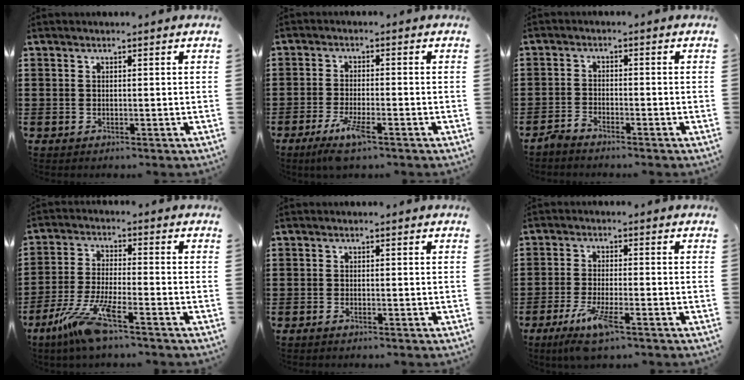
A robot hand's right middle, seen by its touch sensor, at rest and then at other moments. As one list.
[{"total": 4.8, "force": [-2.9, 0.6, 3.7], "torque": [-0.078, -0.011, -0.053]}, {"total": 2.3, "force": [-2.3, 0.1, 0.5], "torque": [-0.027, -0.001, -0.051]}, {"total": 8.5, "force": [-5.7, 0.5, 6.2], "torque": [-0.145, -0.019, -0.112]}, {"total": 0.5, "force": [-0.4, 0.1, 0.3], "torque": [-0.008, -0.003, -0.007]}, {"total": 6.1, "force": [-3.5, 0.9, 4.9], "torque": [-0.101, -0.016, -0.063]}]